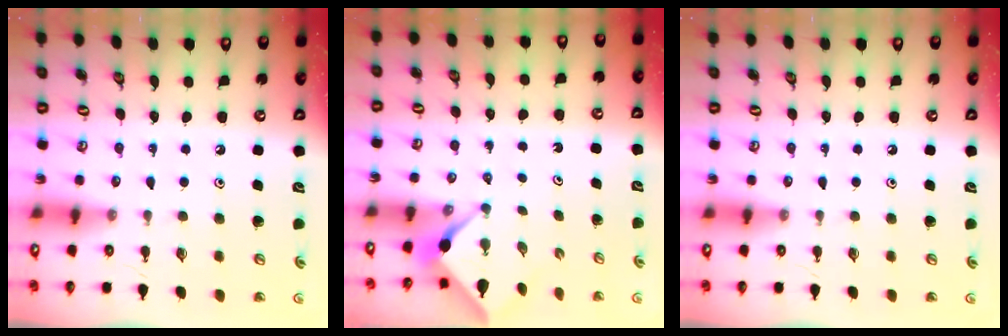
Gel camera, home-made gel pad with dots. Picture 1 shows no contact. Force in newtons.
{"total": 2.4, "press": 2.4, "slide": 0.3}
{"total": 0.0}